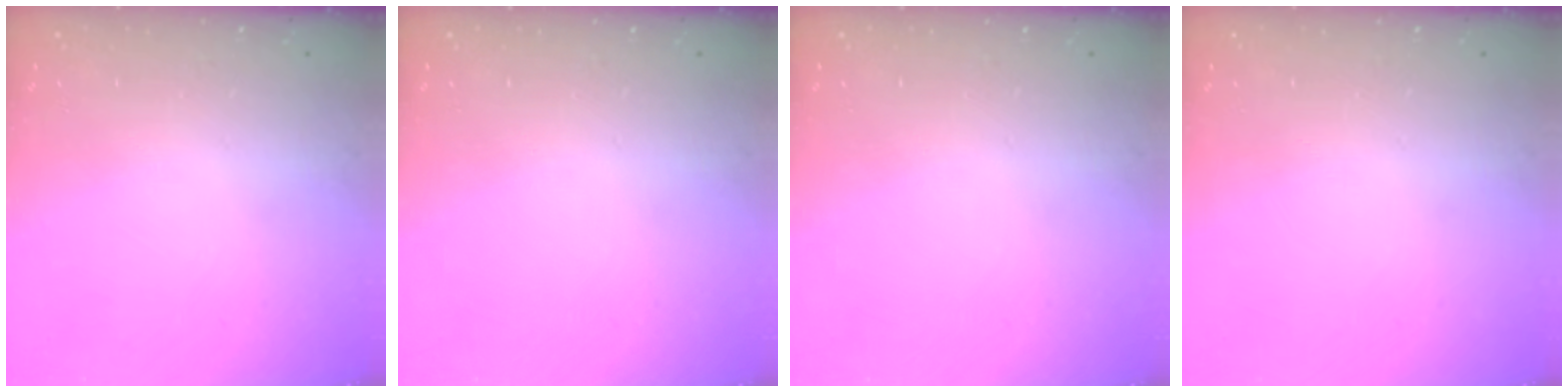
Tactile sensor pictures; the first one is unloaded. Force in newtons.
{"total": 0.0}
{"total": 0.0}
{"total": 0.0}